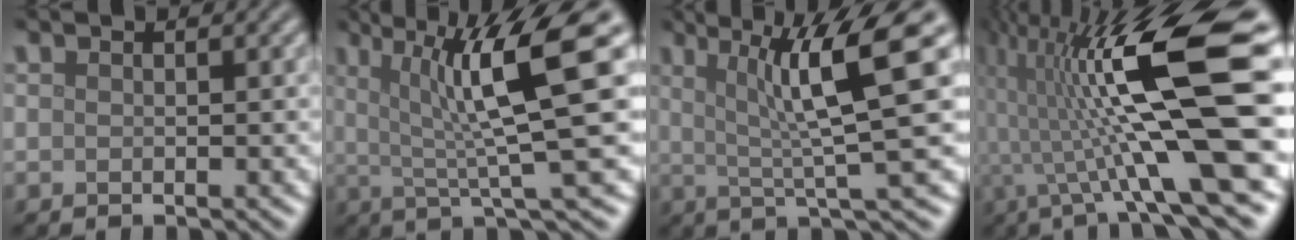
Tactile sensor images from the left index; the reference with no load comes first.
{"total": 10.0, "force": [2.3, 2.0, 9.5], "torque": [-0.130, 0.005, 0.035]}
{"total": 8.8, "force": [2.3, 1.4, 8.4], "torque": [-0.119, 0.009, 0.036]}
{"total": 14.7, "force": [0.7, 3.0, 14.4], "torque": [-0.248, 0.020, 0.010]}